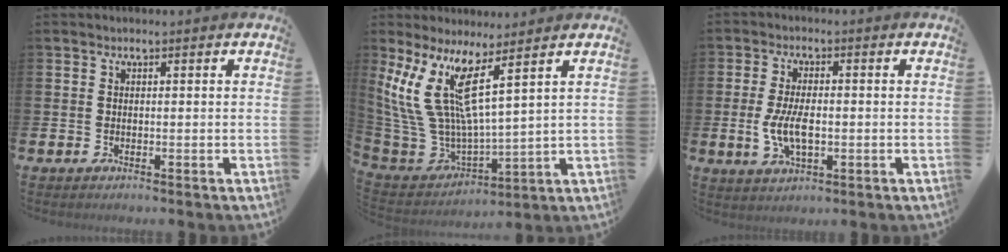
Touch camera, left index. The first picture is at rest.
{"total": 10.4, "force": [7.7, 1.5, 6.9], "torque": [-0.179, -0.071, 0.128]}
{"total": 5.6, "force": [-0.6, 2.7, 4.9], "torque": [-0.101, 0.002, -0.012]}